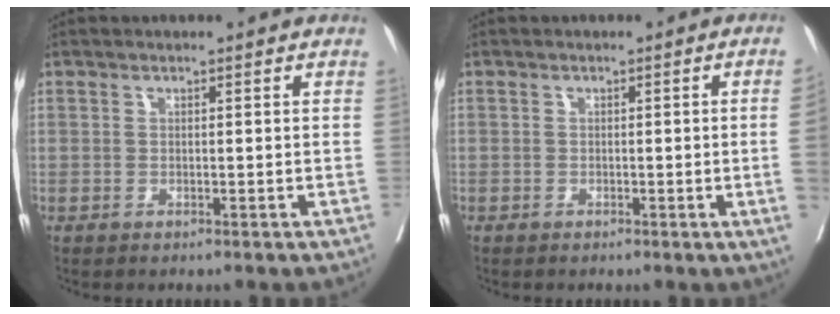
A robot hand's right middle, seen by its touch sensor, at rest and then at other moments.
{"total": 2.6, "force": [-0.4, -0.9, 2.4], "torque": [-0.030, -0.003, -0.005]}